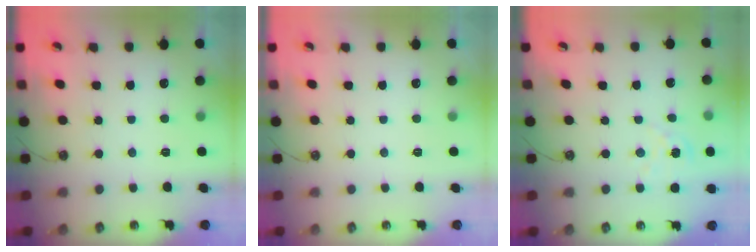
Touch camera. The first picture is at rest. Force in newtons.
{"total": 0.0}
{"total": 2.1, "press": 2.1, "slide": 0.2}